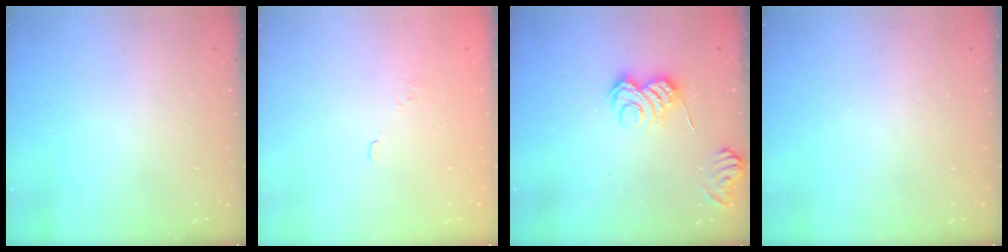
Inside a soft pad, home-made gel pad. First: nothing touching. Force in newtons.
{"total": 1.5, "press": 0.9, "slide": 1.3}
{"total": 5.3, "press": 5.2, "slide": 1.3}
{"total": 0.0}